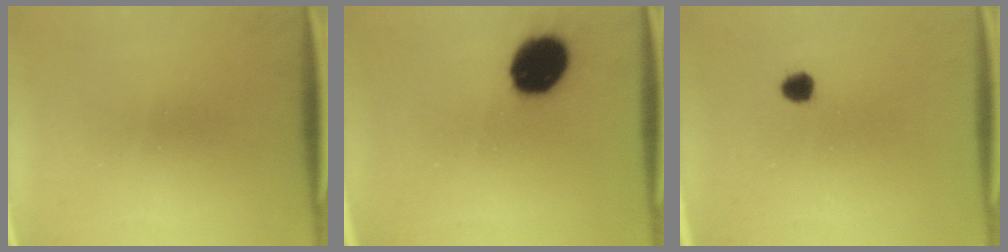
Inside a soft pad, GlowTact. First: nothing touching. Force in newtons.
{"total": 14.8}
{"total": 2.4}